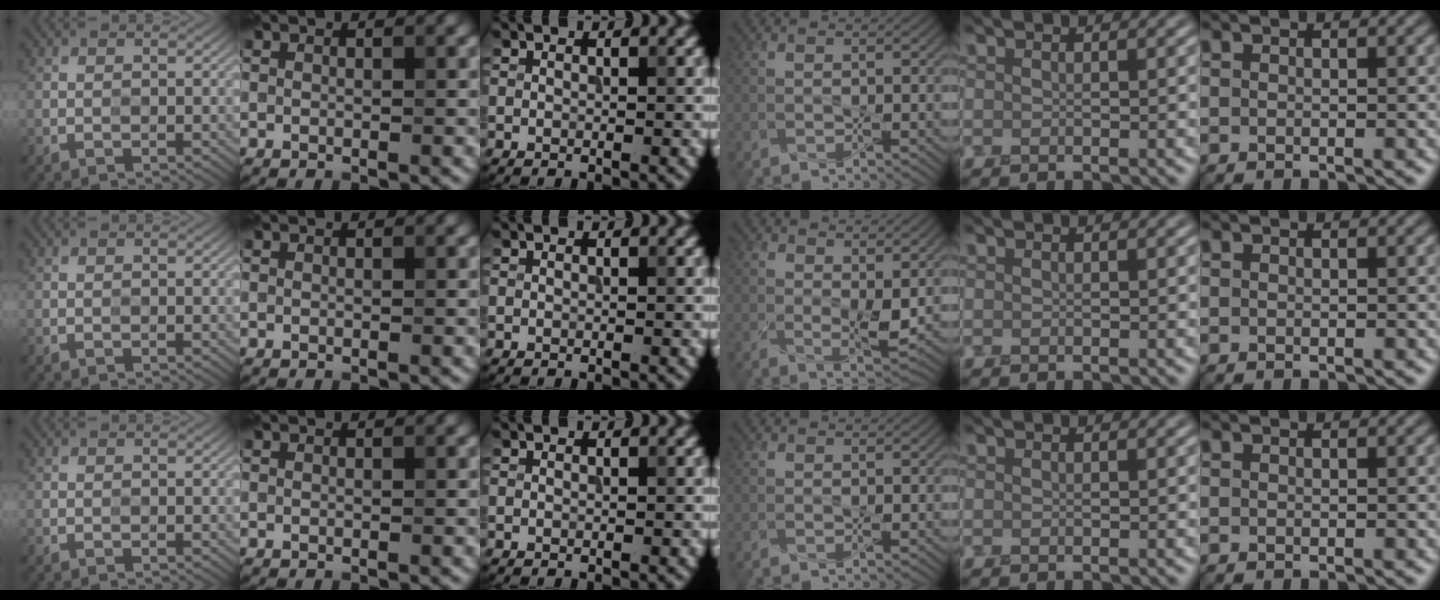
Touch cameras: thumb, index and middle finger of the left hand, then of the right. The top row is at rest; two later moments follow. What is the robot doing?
{"motion": "squeeze", "object": "stress ball aka squeeze ball"}